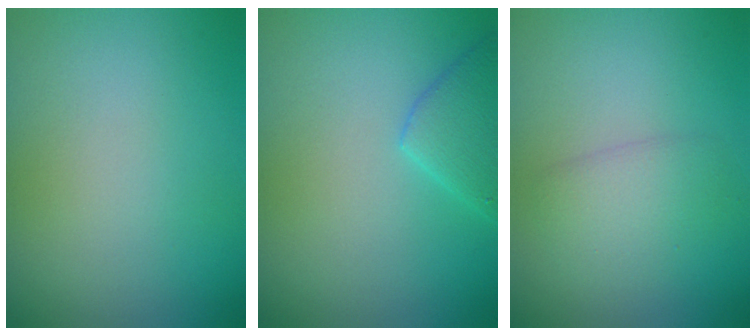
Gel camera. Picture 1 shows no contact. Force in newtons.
{"total": 2.9, "press": 2.9, "slide": 0.2}
{"total": 2.4, "press": 2.4, "slide": 0.1}